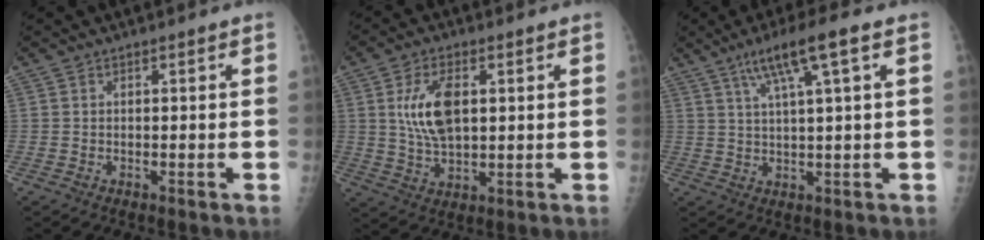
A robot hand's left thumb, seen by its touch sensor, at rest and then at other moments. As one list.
[{"total": 9.8, "force": [2.2, 5.0, 8.1], "torque": [-0.149, -0.007, 0.047]}, {"total": 9.1, "force": [4.4, 0.4, 7.9], "torque": [-0.149, 0.000, 0.080]}]